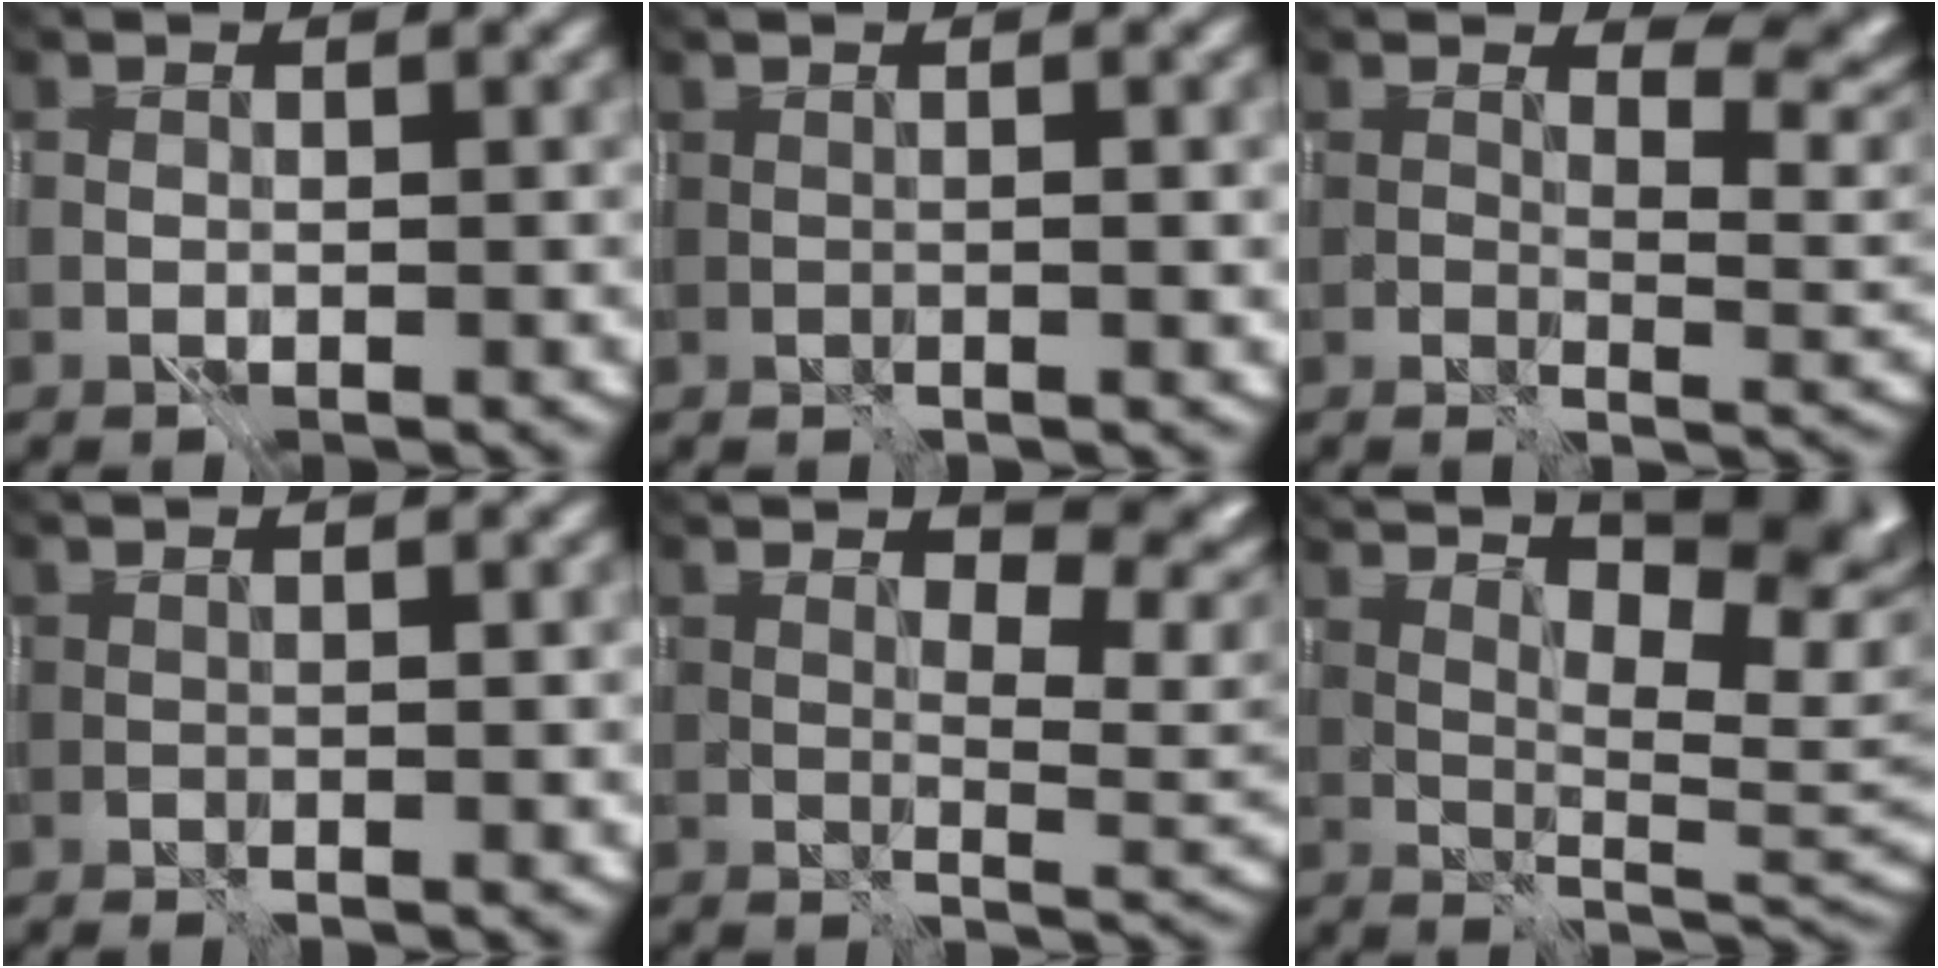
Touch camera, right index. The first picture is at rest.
{"total": 0.7, "force": [0.3, 0.1, 0.6], "torque": [-0.002, -0.001, 0.000]}
{"total": 5.5, "force": [1.9, 2.8, 4.3], "torque": [-0.044, -0.003, 0.053]}
{"total": 0.8, "force": [0.5, 0.3, 0.5], "torque": [-0.007, 0.000, 0.005]}
{"total": 5.2, "force": [2.5, 2.2, 4.0], "torque": [-0.051, -0.010, 0.058]}
{"total": 9.5, "force": [5.8, 2.4, 7.1], "torque": [-0.092, 0.011, 0.094]}